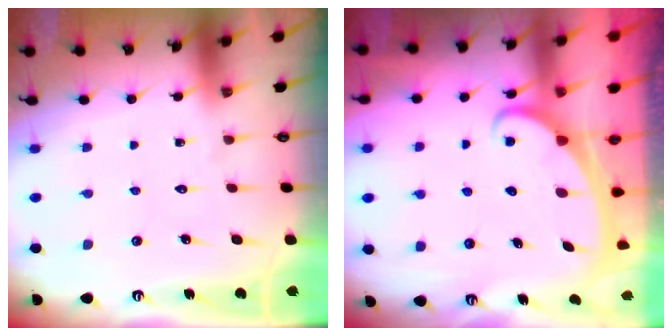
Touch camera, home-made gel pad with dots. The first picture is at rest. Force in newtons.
{"total": 2.3, "press": 2.3, "slide": 0.3}